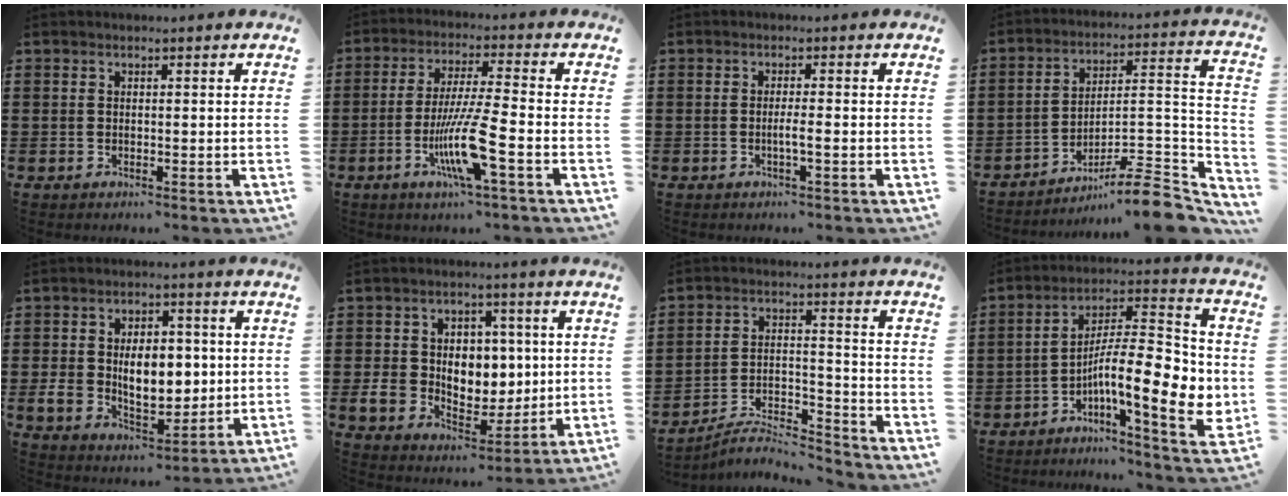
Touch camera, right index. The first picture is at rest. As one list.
[{"total": 10.4, "force": [-3.9, 0.7, 9.6], "torque": [-0.190, -0.014, -0.077]}, {"total": 1.8, "force": [-0.7, -0.1, 1.7], "torque": [-0.036, -0.006, -0.016]}, {"total": 9.3, "force": [-7.4, 1.3, 5.6], "torque": [-0.081, 0.008, -0.147]}, {"total": 9.7, "force": [0.5, 6.6, 7.2], "torque": [-0.126, 0.010, 0.009]}, {"total": 7.8, "force": [0.7, 7.0, 3.4], "torque": [-0.086, 0.016, 0.018]}, {"total": 5.9, "force": [-5.6, 0.4, 1.6], "torque": [-0.030, -0.005, -0.111]}, {"total": 13.2, "force": [-3.3, 3.3, 12.4], "torque": [-0.204, -0.011, -0.061]}]